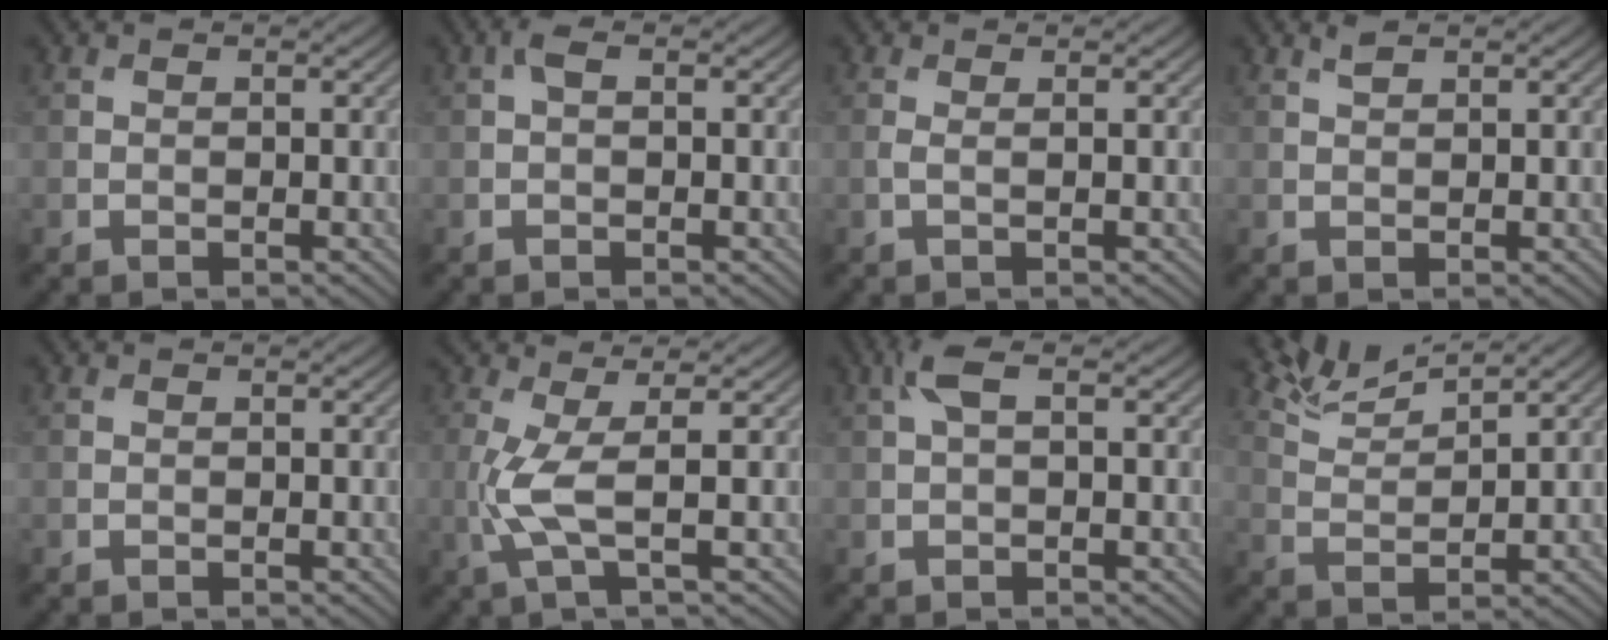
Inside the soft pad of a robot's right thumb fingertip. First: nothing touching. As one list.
[{"total": 1.5, "force": [0.4, 0.7, 1.3], "torque": [-0.028, 0.009, 0.004]}, {"total": 0.7, "force": [0.1, -0.1, 0.7], "torque": [-0.026, 0.003, 0.001]}, {"total": 1.1, "force": [1.0, 0.2, 0.5], "torque": [-0.017, 0.004, 0.021]}, {"total": 0.0}, {"total": 4.3, "force": [-0.2, 0.4, 4.3], "torque": [-0.111, 0.008, -0.006]}, {"total": 3.0, "force": [1.1, 1.0, 2.6], "torque": [-0.065, 0.013, 0.020]}, {"total": 5.0, "force": [4.5, 0.5, 2.2], "torque": [-0.069, 0.009, 0.100]}]